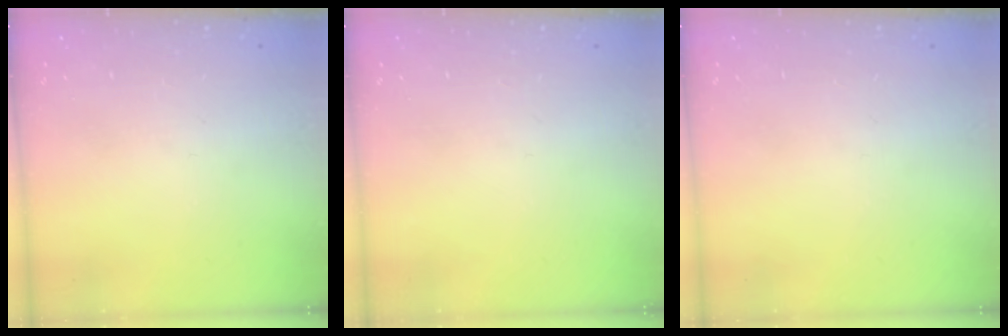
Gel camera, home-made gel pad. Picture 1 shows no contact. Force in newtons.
{"total": 0.0}
{"total": 0.0}